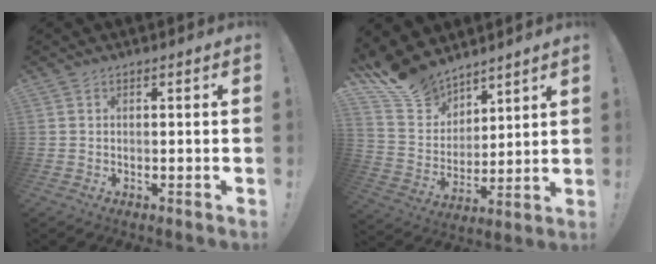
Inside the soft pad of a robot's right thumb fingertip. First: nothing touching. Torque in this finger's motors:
{"motor_torque": [-1.09, 1.28, 0.09, 1.37, 0.02]}